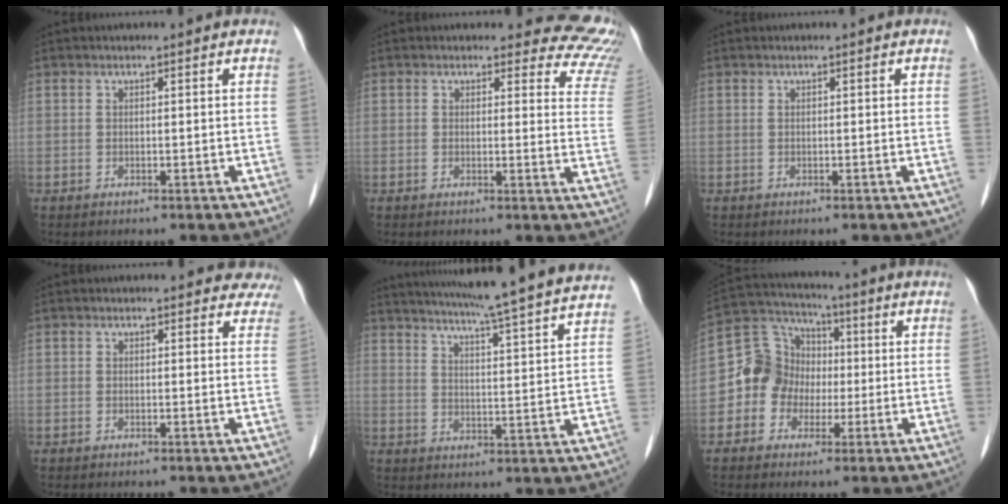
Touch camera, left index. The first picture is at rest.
{"total": 9.5, "force": [8.9, 3.3, 0.4], "torque": [0.045, -0.061, 0.047]}
{"total": 0.0}
{"total": 3.4, "force": [2.9, 1.8, -0.3], "torque": [0.025, -0.013, 0.002]}
{"total": 20.9, "force": [18.8, -1.5, 9.0], "torque": [-0.151, -0.036, 0.241]}
{"total": 8.9, "force": [-1.1, 8.3, 2.8], "torque": [-0.071, 0.042, -0.024]}